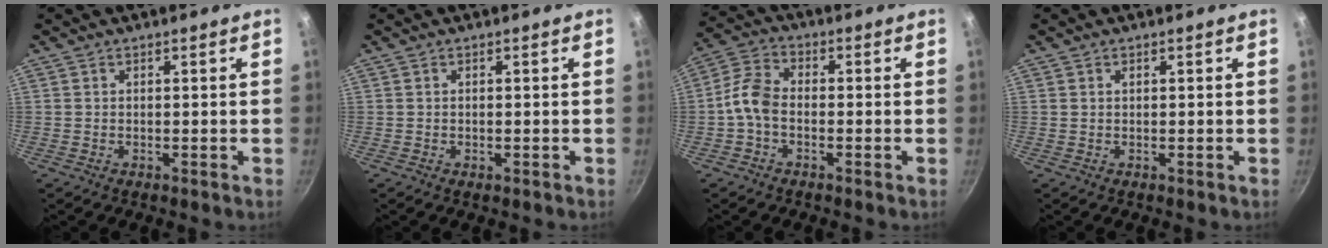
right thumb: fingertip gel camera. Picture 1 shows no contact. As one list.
[{"total": 0.6, "force": [-0.3, 0.2, 0.5], "torque": [-0.007, 0.002, -0.004]}, {"total": 6.1, "force": [-1.9, 3.7, 4.4], "torque": [-0.096, 0.032, -0.051]}, {"total": 0.0}]